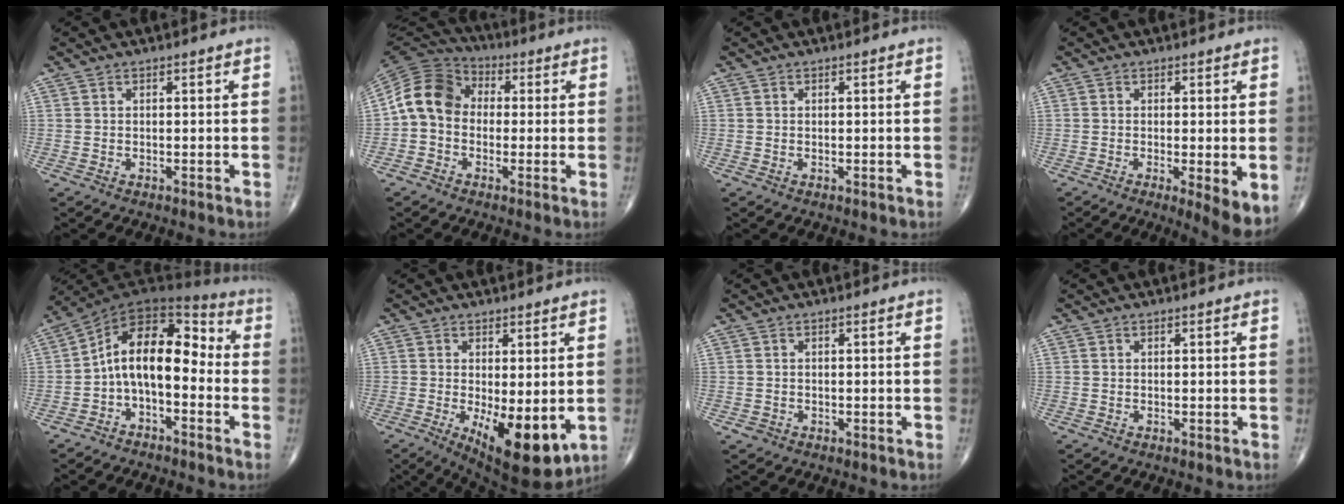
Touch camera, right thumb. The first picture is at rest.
{"total": 10.7, "force": [-0.3, 8.6, 6.3], "torque": [-0.108, 0.033, -0.023]}
{"total": 0.0}
{"total": 5.8, "force": [-1.1, 1.3, 5.6], "torque": [-0.086, -0.019, -0.019]}
{"total": 12.8, "force": [-2.1, 7.3, 10.3], "torque": [-0.143, 0.071, -0.050]}
{"total": 12.3, "force": [-2.6, 4.7, 11.0], "torque": [-0.155, -0.028, -0.022]}
{"total": 0.9, "force": [-0.4, 0.8, 0.1], "torque": [0.000, 0.004, -0.006]}
{"total": 0.0}